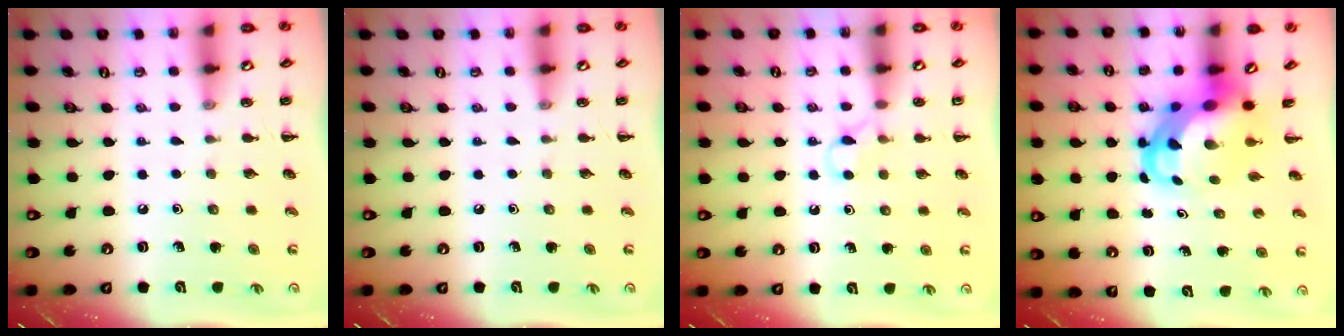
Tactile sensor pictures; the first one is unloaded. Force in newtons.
{"total": 0.0}
{"total": 4.9, "press": 4.7, "slide": 1.5}
{"total": 6.4, "press": 6.1, "slide": 1.8}